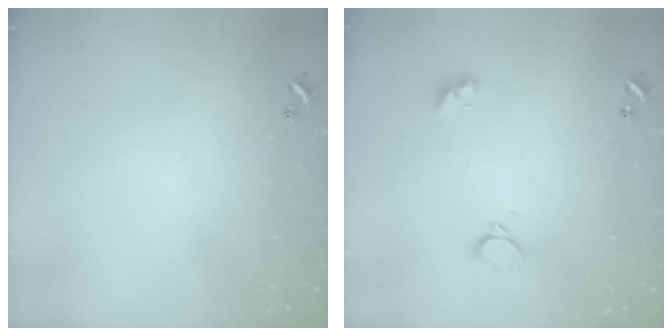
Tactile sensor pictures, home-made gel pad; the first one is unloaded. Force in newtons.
{"total": 2.9, "press": 2.9, "slide": 0.6}